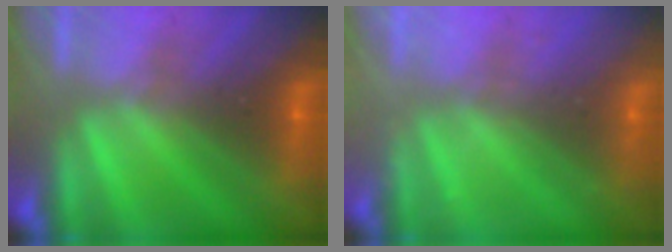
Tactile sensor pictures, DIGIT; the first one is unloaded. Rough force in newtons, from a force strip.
{"total": 2.2}